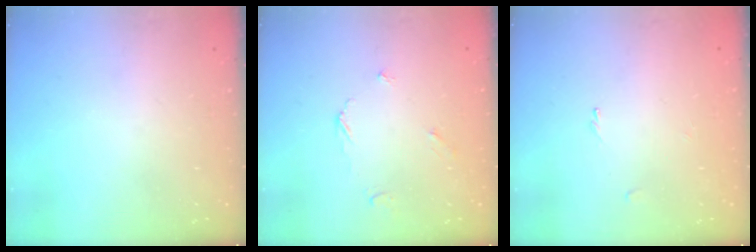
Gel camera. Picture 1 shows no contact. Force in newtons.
{"total": 3.6, "press": 3.6, "slide": 0.4}
{"total": 0.0}